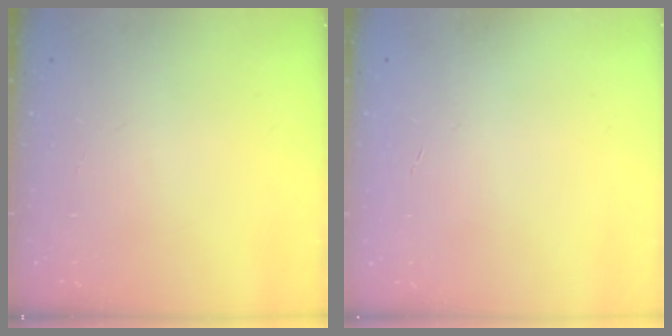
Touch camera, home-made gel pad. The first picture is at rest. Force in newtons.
{"total": 0.0}